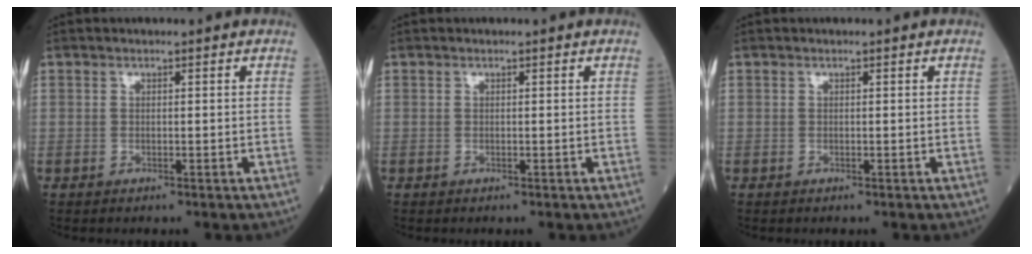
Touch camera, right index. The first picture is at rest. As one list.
[{"total": 0.0}, {"total": 0.0}]